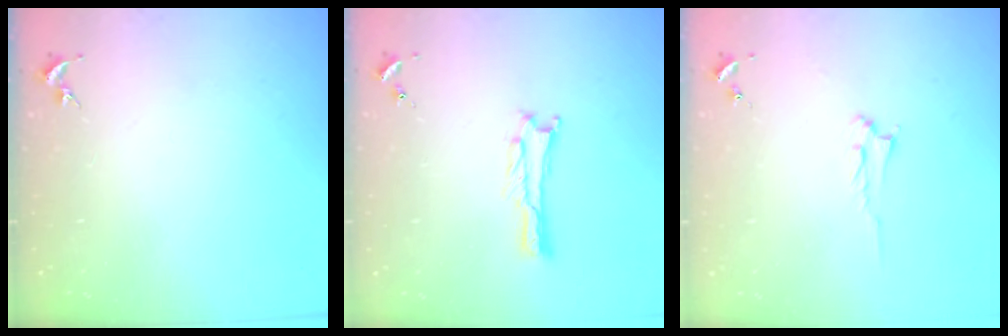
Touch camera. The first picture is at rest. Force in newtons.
{"total": 0.9, "press": 0.9, "slide": 0.1}
{"total": 2.0, "press": 1.9, "slide": 0.3}